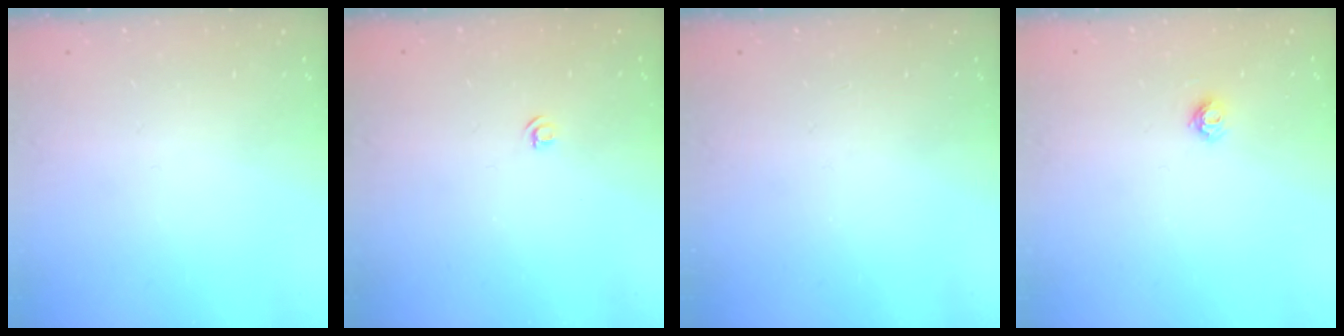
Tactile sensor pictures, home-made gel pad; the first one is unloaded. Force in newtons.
{"total": 3.5, "press": 3.4, "slide": 0.5}
{"total": 0.0}
{"total": 5.8, "press": 5.8, "slide": 0.3}